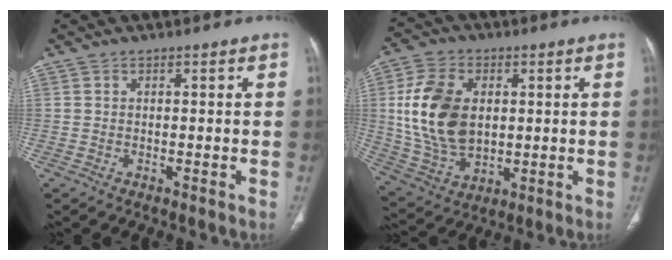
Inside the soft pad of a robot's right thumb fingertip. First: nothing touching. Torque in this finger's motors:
{"motor_torque": [1.84, 1.89, 0.90, -0.62, 0.25]}